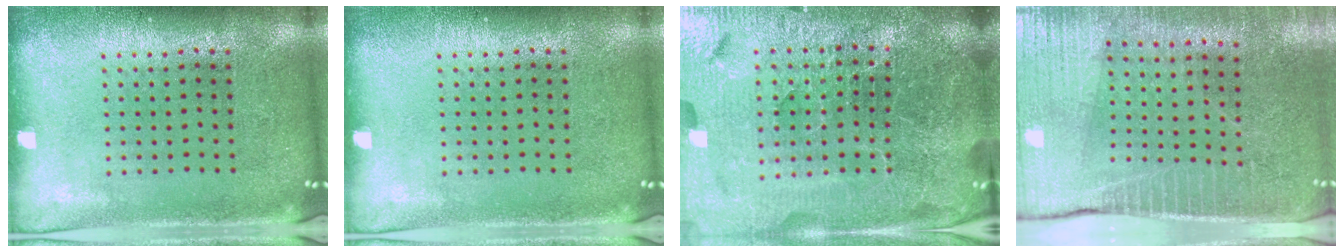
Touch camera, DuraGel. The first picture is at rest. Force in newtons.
{"total": 0.0}
{"total": 6.7, "press": 5.9, "slide": 3.2}
{"total": 3.6, "press": 3.5, "slide": 0.9}